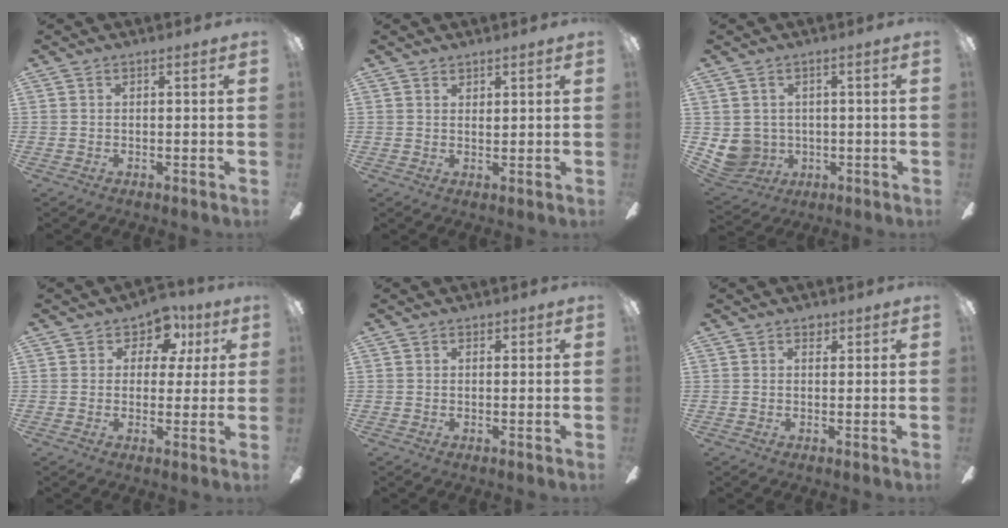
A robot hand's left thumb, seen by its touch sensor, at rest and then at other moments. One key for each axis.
{"total": 1.4, "fx": 1.3, "fy": 0.6, "fz": 0.3, "tx": 0.002, "ty": -0.003, "tz": 0.022}
{"total": 6.1, "fx": 0.4, "fy": 6.0, "fz": 1.3, "tx": -0.068, "ty": -0.007, "tz": 0.012}
{"total": 7.7, "fx": 4.0, "fy": 5.7, "fz": 3.4, "tx": -0.047, "ty": -0.015, "tz": 0.070}
{"total": 0.8, "fx": 0.5, "fy": 0.6, "fz": 0.1, "tx": -0.002, "ty": 0.003, "tz": 0.009}
{"total": 1.5, "fx": 1.0, "fy": 1.1, "fz": 0.4, "tx": -0.001, "ty": 0.001, "tz": 0.015}